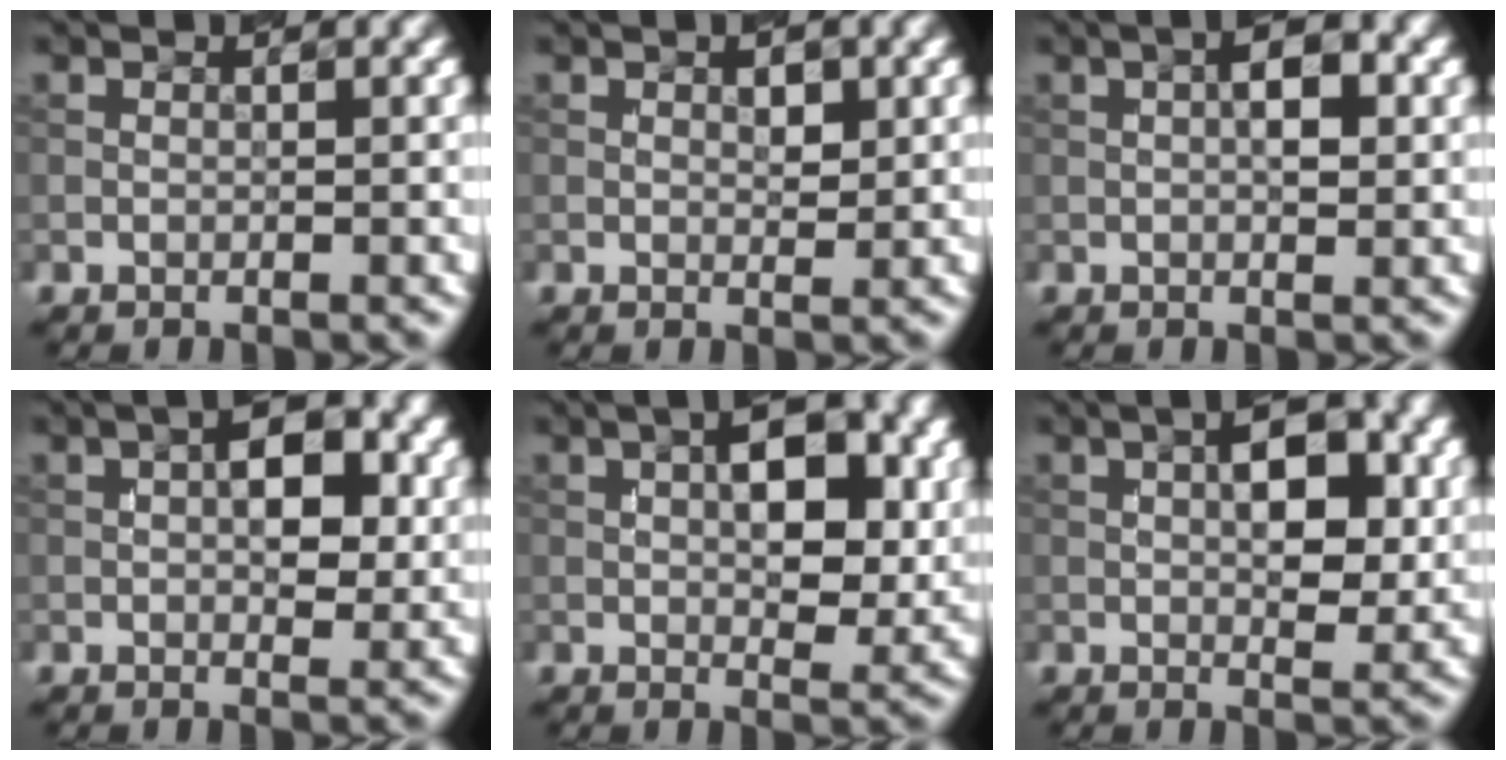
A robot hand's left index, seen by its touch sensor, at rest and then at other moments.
{"total": 1.4, "force": [0.5, 0.7, 1.1], "torque": [-0.012, -0.003, 0.009]}
{"total": 3.1, "force": [0.5, 1.3, 2.8], "torque": [-0.042, 0.006, 0.004]}
{"total": 4.9, "force": [0.8, 2.5, 4.1], "torque": [-0.055, 0.005, 0.008]}
{"total": 6.3, "force": [1.2, 3.0, 5.5], "torque": [-0.073, 0.002, 0.018]}
{"total": 5.3, "force": [0.8, 2.3, 4.7], "torque": [-0.065, 0.003, 0.010]}